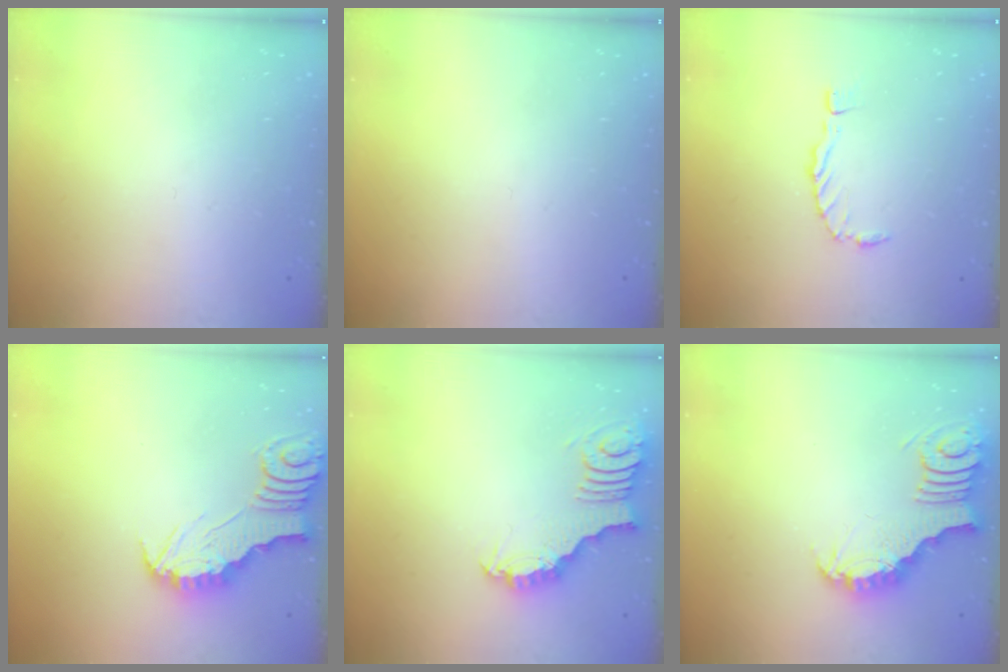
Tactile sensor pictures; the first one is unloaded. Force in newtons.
{"total": 0.0}
{"total": 0.0}
{"total": 2.9, "press": 2.9, "slide": 0.3}
{"total": 3.3, "press": 3.3, "slide": 0.1}
{"total": 3.8, "press": 3.8, "slide": 0.6}